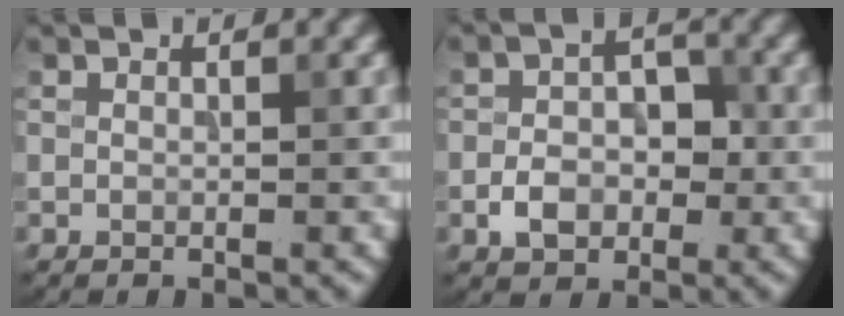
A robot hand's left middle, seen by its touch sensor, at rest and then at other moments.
{"total": 4.0, "force": [-1.2, 2.7, 2.6], "torque": [-0.035, 0.004, -0.023]}